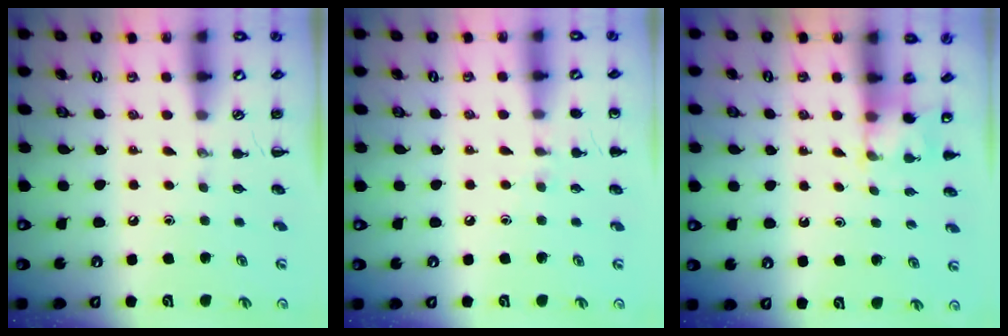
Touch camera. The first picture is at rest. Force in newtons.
{"total": 6.2, "press": 5.9, "slide": 1.9}
{"total": 4.4, "press": 4.2, "slide": 1.3}